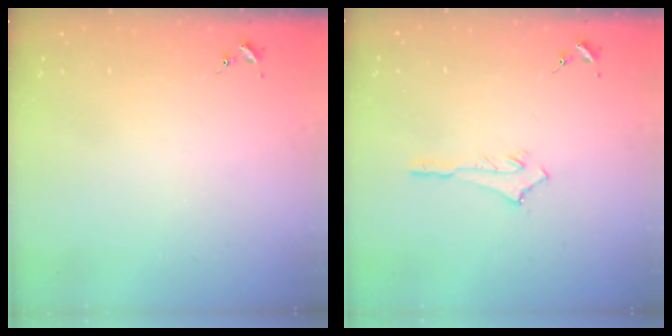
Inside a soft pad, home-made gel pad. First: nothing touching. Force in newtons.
{"total": 3.0, "press": 3.0, "slide": 0.2}